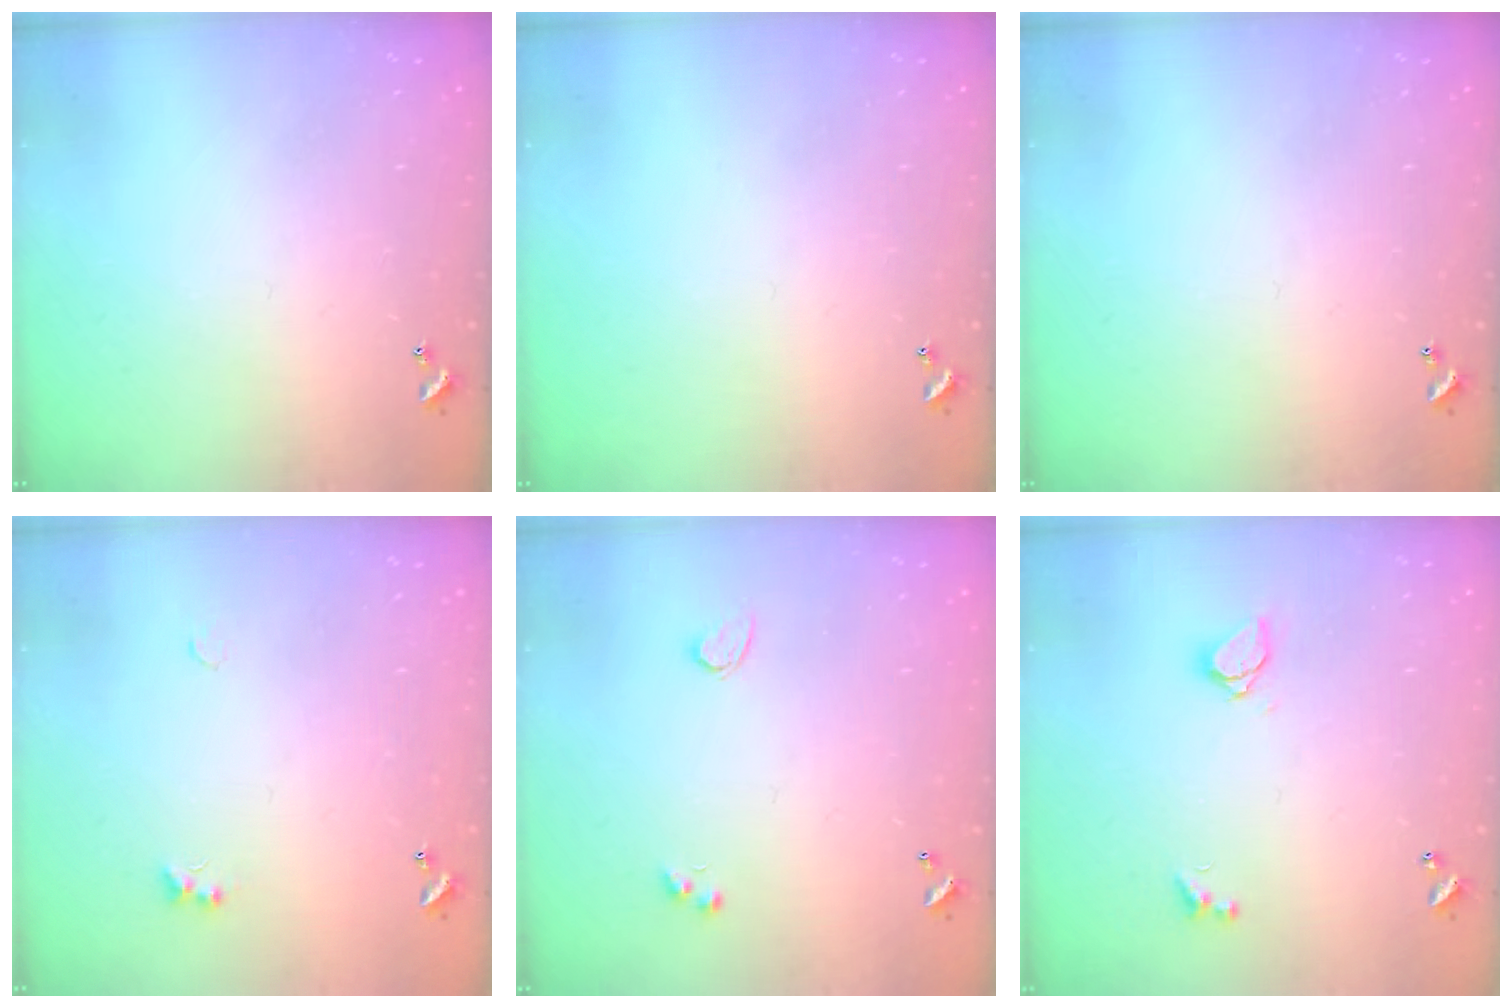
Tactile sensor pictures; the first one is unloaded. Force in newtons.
{"total": 0.0}
{"total": 0.0}
{"total": 1.8, "press": 1.7, "slide": 0.4}
{"total": 1.9, "press": 1.5, "slide": 1.1}
{"total": 1.6, "press": 1.5, "slide": 0.5}